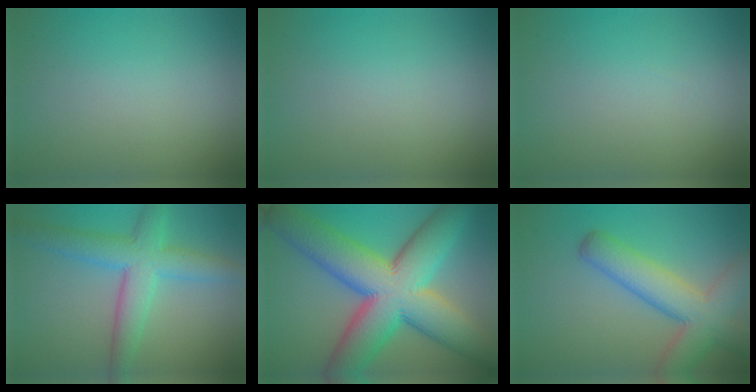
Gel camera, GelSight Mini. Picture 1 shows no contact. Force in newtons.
{"total": 0.0}
{"total": 0.0}
{"total": 5.9, "press": 5.9, "slide": 0.1}
{"total": 15.4, "press": 15.4, "slide": 0.6}
{"total": 7.2, "press": 7.2, "slide": 0.3}